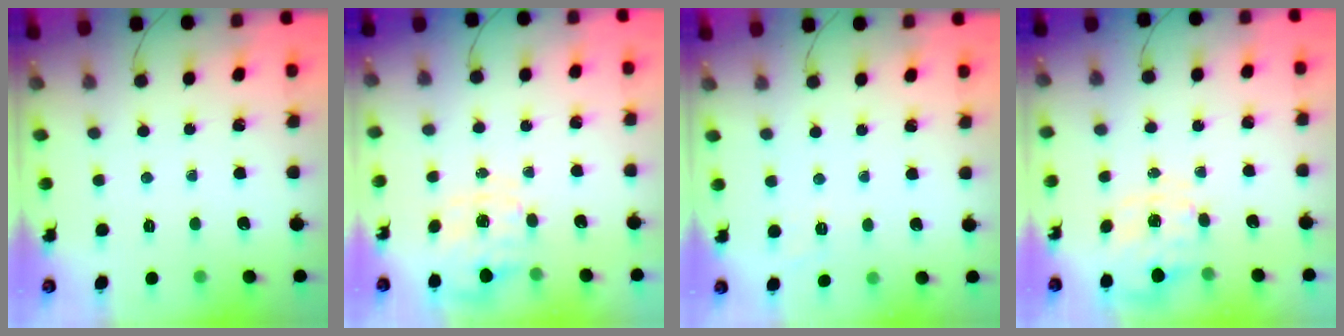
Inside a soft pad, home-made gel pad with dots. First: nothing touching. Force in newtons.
{"total": 4.0, "press": 3.9, "slide": 0.8}
{"total": 2.0, "press": 1.2, "slide": 1.6}
{"total": 3.8, "press": 3.7, "slide": 0.7}